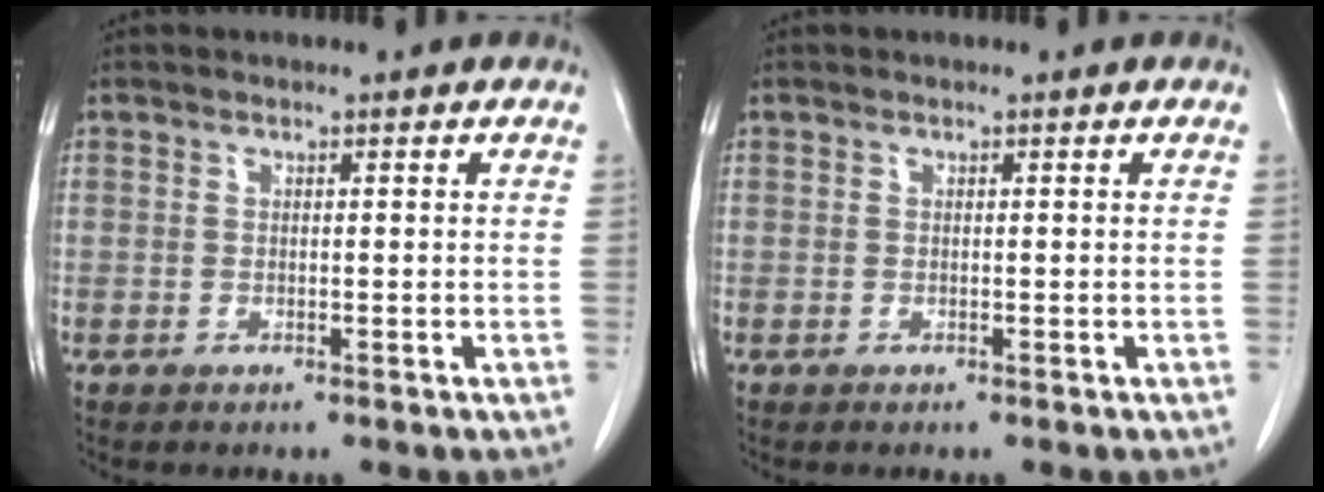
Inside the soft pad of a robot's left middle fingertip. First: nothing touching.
{"total": 0.0}